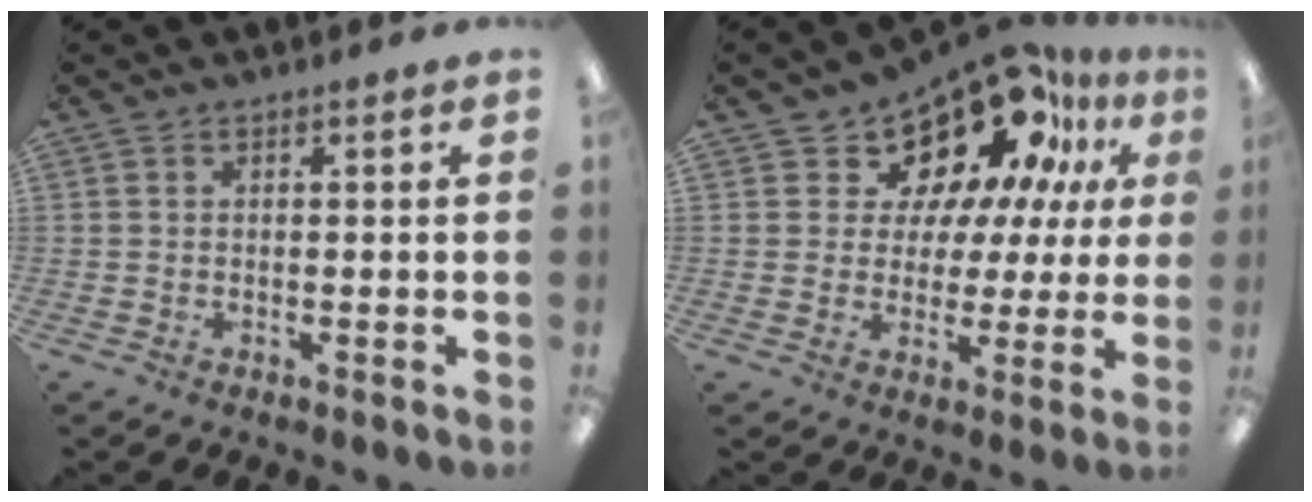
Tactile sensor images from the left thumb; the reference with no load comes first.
{"total": 16.0, "force": [12.6, 8.2, 5.5], "torque": [-0.105, -0.097, 0.223]}